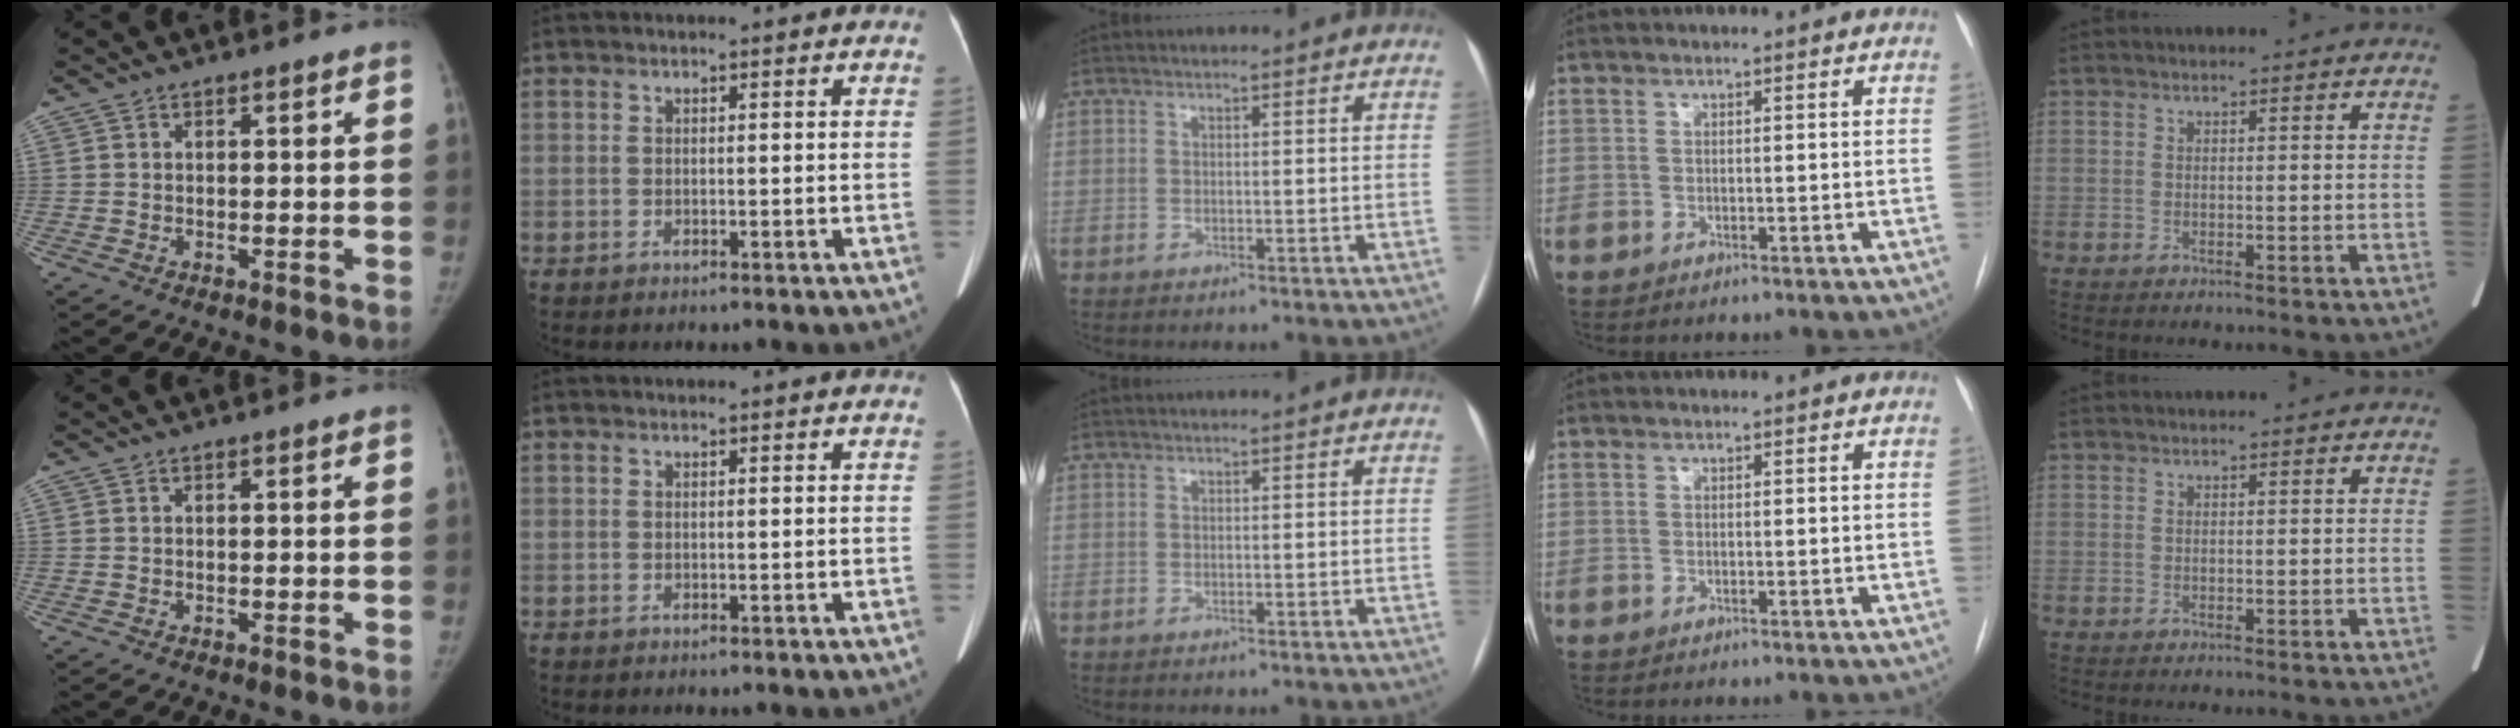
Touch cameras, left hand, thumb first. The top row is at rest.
{}